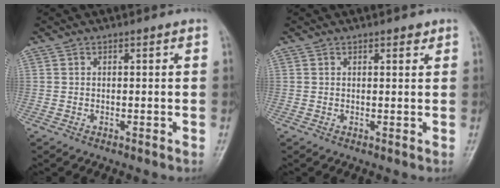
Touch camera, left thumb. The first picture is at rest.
{"total": 1.5, "force": [1.0, 0.6, 0.9], "torque": [-0.004, -0.004, 0.011]}